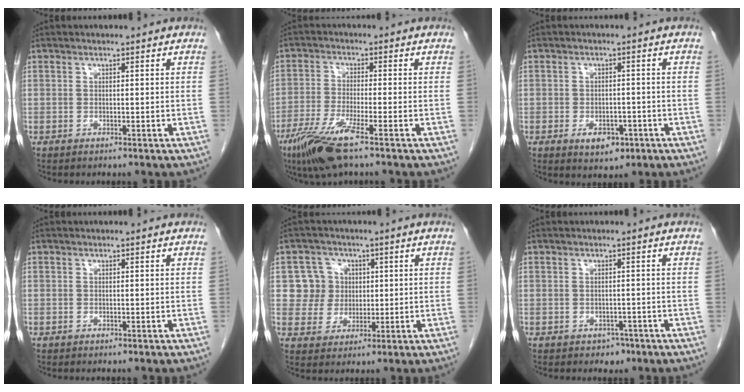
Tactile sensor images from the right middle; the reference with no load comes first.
{"total": 8.2, "force": [-5.1, 0.3, 6.4], "torque": [-0.134, -0.022, -0.099]}
{"total": 4.5, "force": [-2.2, 2.6, 2.9], "torque": [-0.039, 0.002, -0.022]}
{"total": 0.0}
{"total": 5.9, "force": [1.2, 5.7, 0.4], "torque": [-0.005, 0.019, 0.026]}
{"total": 1.7, "force": [-1.0, 1.3, 0.6], "torque": [-0.006, 0.003, -0.009]}